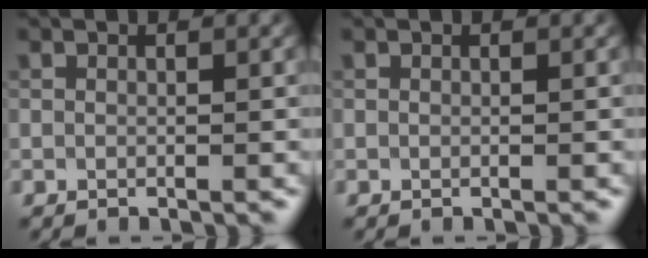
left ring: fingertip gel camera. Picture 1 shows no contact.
{"total": 0.0}